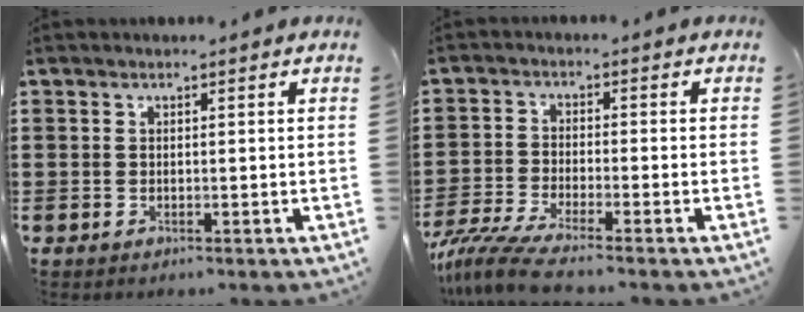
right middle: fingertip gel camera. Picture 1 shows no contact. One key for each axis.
{"total": 5.7, "fx": -4.9, "fy": 0.1, "fz": 2.8, "tx": -0.081, "ty": -0.023, "tz": -0.102}